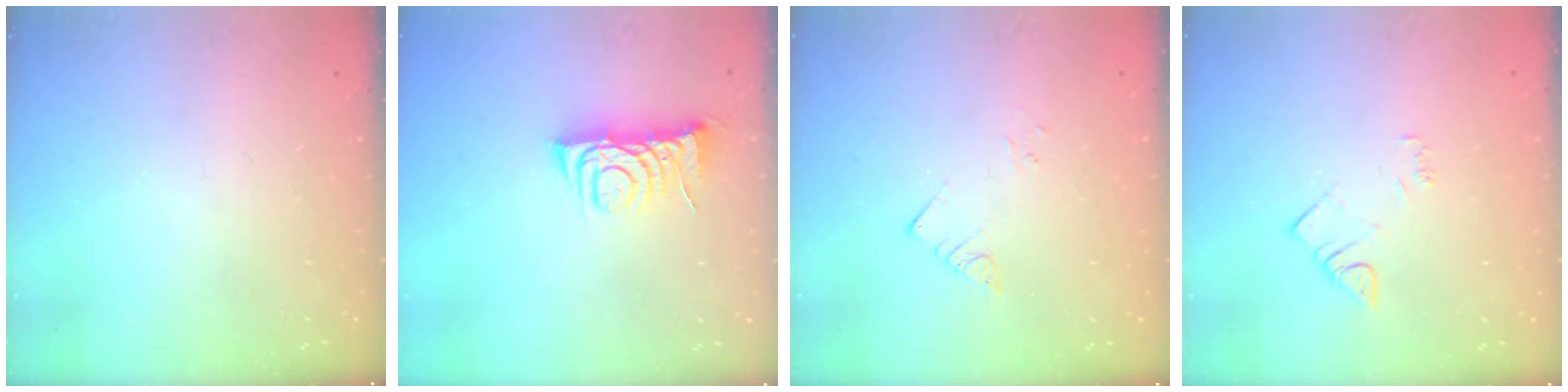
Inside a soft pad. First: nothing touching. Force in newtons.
{"total": 7.1, "press": 7.1, "slide": 0.9}
{"total": 3.3, "press": 3.3, "slide": 0.2}
{"total": 4.5, "press": 4.5, "slide": 0.5}